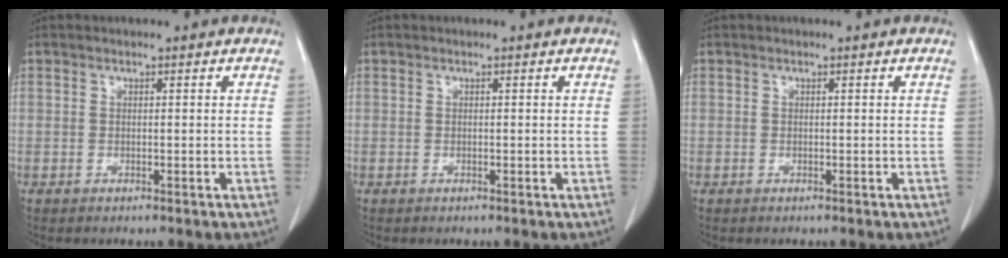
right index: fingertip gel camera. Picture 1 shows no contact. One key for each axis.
{"total": 0.0}
{"total": 0.0}